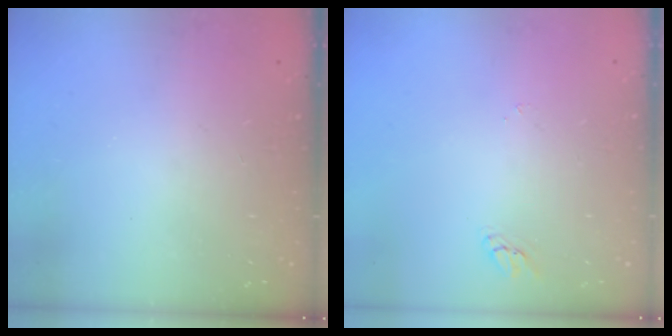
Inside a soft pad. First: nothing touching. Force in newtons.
{"total": 2.0, "press": 2.0, "slide": 0.2}